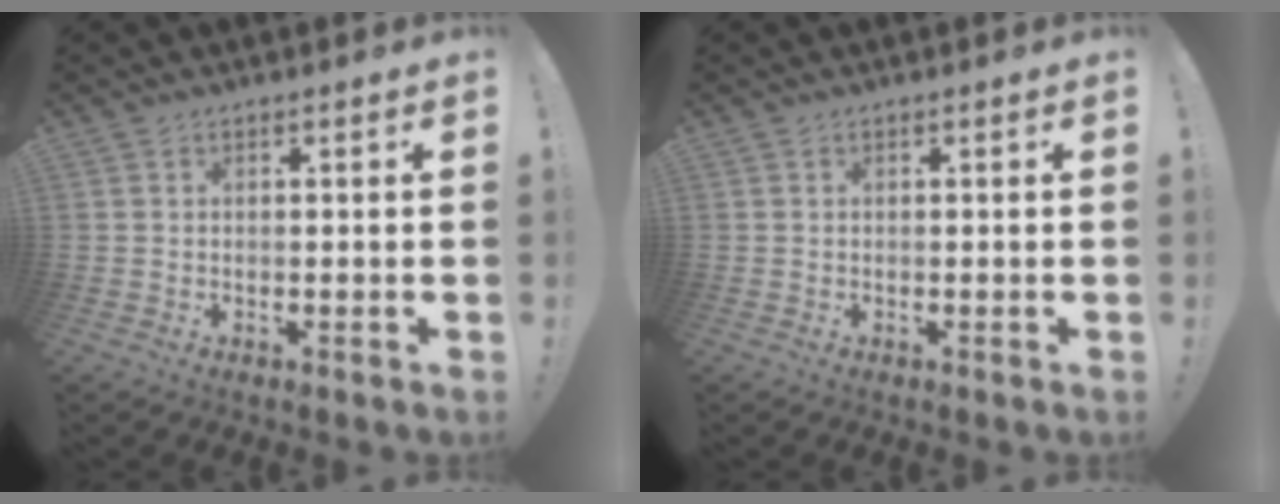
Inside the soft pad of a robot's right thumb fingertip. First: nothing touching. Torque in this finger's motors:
{"motor_torque": [0.00, 0.00, -0.02, 0.02, 0.00]}